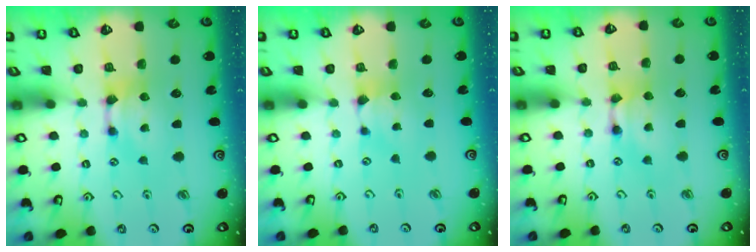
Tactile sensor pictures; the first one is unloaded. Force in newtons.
{"total": 0.6, "press": 0.2, "slide": 0.5}
{"total": 1.7, "press": 1.7, "slide": 0.1}